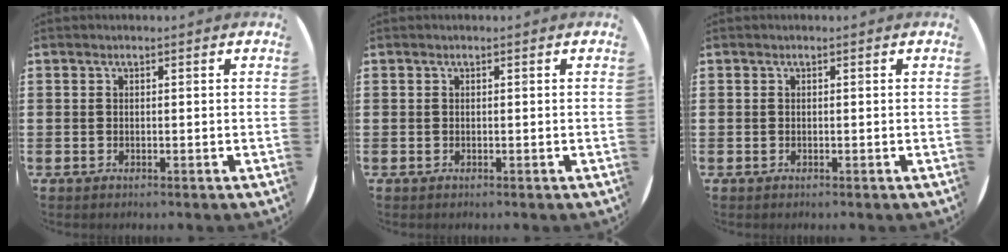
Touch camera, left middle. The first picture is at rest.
{"total": 0.0}
{"total": 0.0}